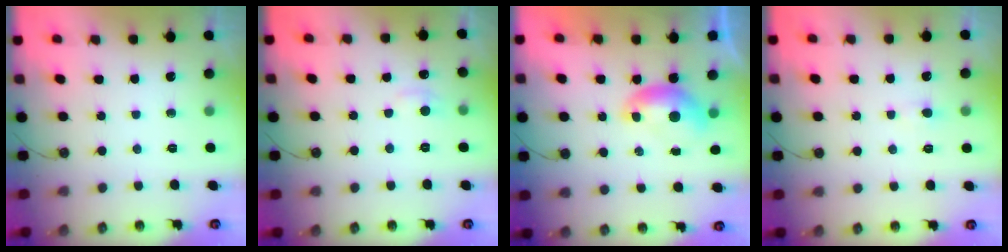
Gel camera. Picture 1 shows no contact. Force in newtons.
{"total": 1.8, "press": 1.7, "slide": 0.7}
{"total": 0.0}
{"total": 0.6, "press": 0.5, "slide": 0.3}